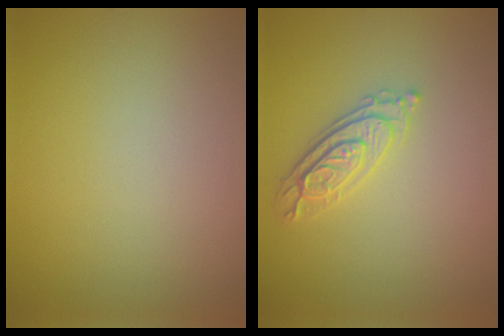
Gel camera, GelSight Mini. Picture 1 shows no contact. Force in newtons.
{"total": 2.9, "press": 2.7, "slide": 1.0}